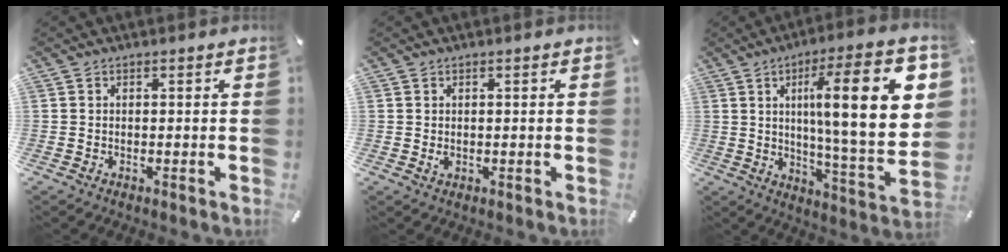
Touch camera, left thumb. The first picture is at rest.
{"total": 1.4, "force": [0.2, 0.6, 1.2], "torque": [-0.032, -0.002, 0.000]}
{"total": 24.0, "force": [6.6, 5.0, 22.5], "torque": [-0.344, -0.030, 0.086]}